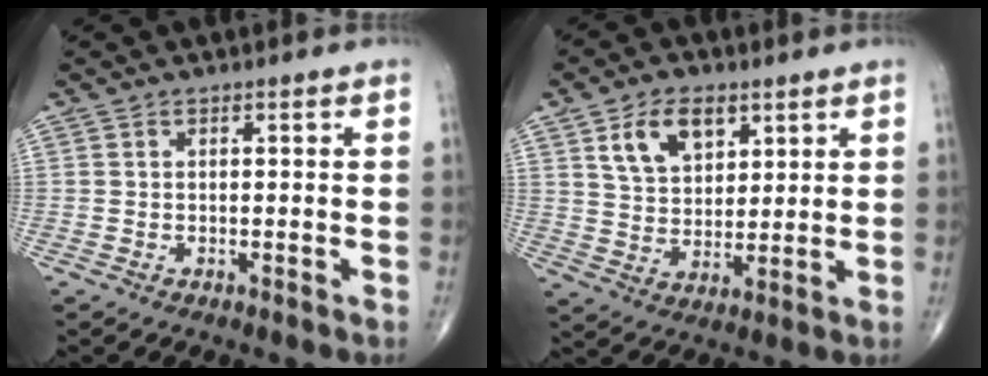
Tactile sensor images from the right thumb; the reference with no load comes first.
{"total": 9.9, "force": [4.8, 6.1, 6.1], "torque": [-0.084, -0.023, 0.091]}